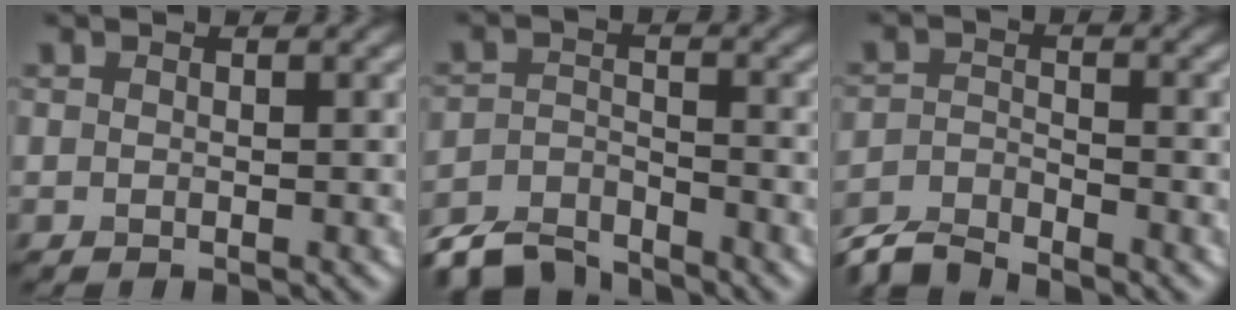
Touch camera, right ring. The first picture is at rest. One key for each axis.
{"total": 5.2, "fx": -4.8, "fy": 1.4, "fz": 1.5, "tx": -0.028, "ty": -0.010, "tz": -0.098}
{"total": 4.0, "fx": -3.8, "fy": 0.6, "fz": 1.0, "tx": -0.022, "ty": -0.007, "tz": -0.083}